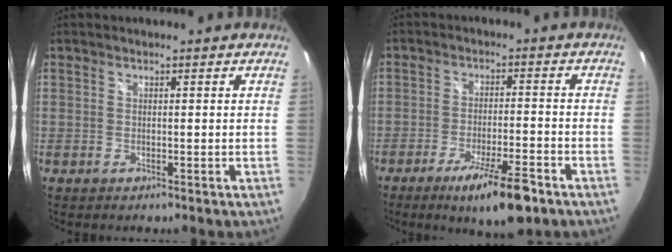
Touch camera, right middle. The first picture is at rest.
{"total": 10.9, "force": [-7.1, 1.9, 8.0], "torque": [-0.145, -0.016, -0.112]}